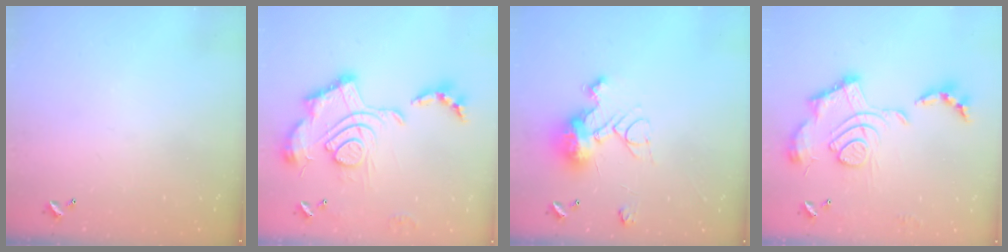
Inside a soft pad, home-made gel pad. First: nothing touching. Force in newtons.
{"total": 2.5, "press": 1.9, "slide": 1.7}
{"total": 18.1, "press": 18.1, "slide": 0.6}
{"total": 2.4, "press": 1.9, "slide": 1.5}